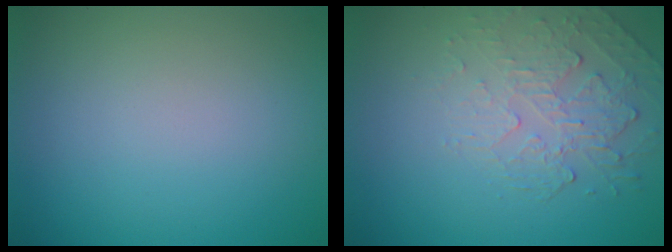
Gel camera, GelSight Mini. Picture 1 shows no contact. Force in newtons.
{"total": 2.2, "press": 1.4, "slide": 1.7}